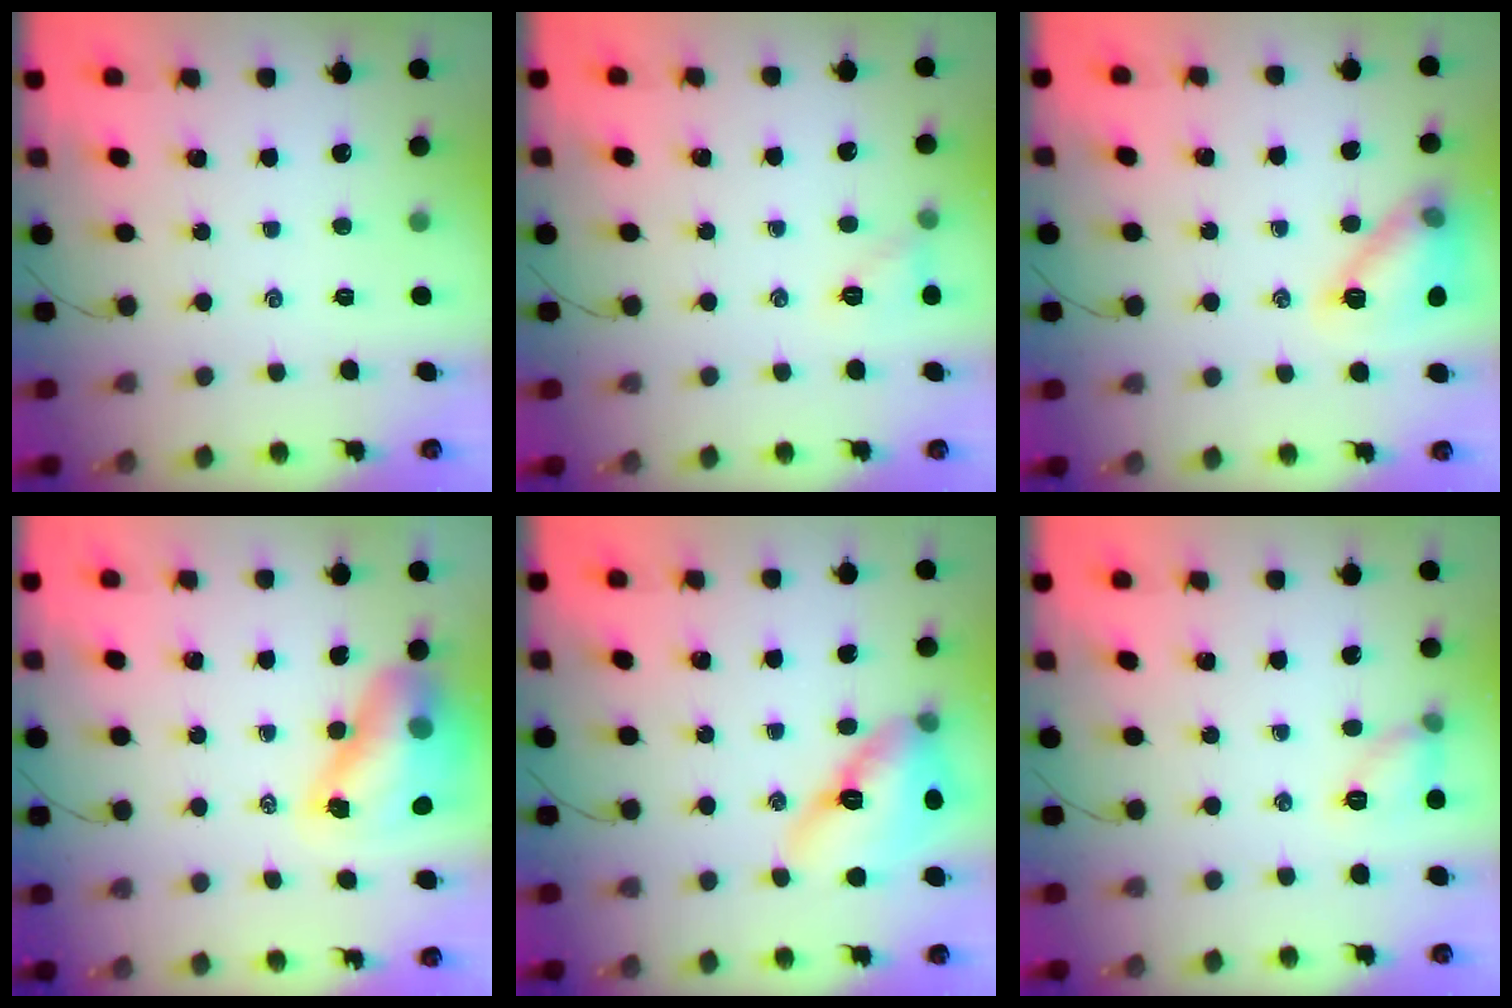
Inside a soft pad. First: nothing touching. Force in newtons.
{"total": 6.6, "press": 6.5, "slide": 1.2}
{"total": 12.5, "press": 12.5, "slide": 0.5}
{"total": 11.7, "press": 11.2, "slide": 3.4}
{"total": 12.9, "press": 12.4, "slide": 3.7}
{"total": 7.8, "press": 7.8, "slide": 0.5}